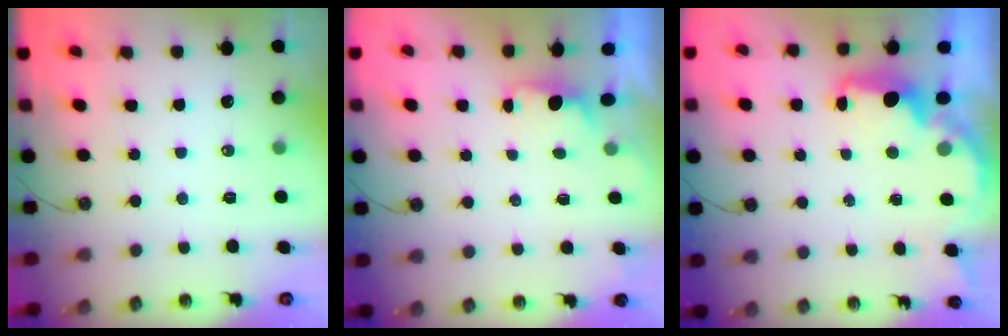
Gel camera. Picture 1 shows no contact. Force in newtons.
{"total": 0.6, "press": 0.1, "slide": 0.6}
{"total": 2.6, "press": 2.5, "slide": 0.8}